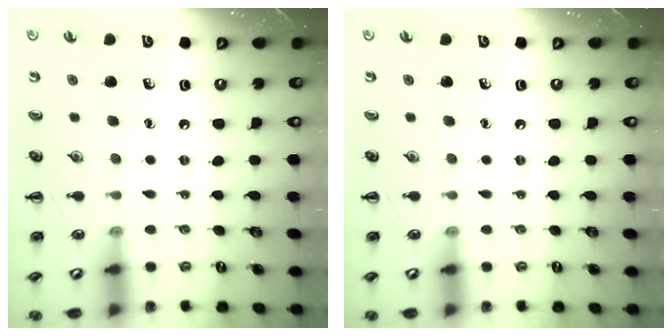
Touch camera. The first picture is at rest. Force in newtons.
{"total": 0.0}